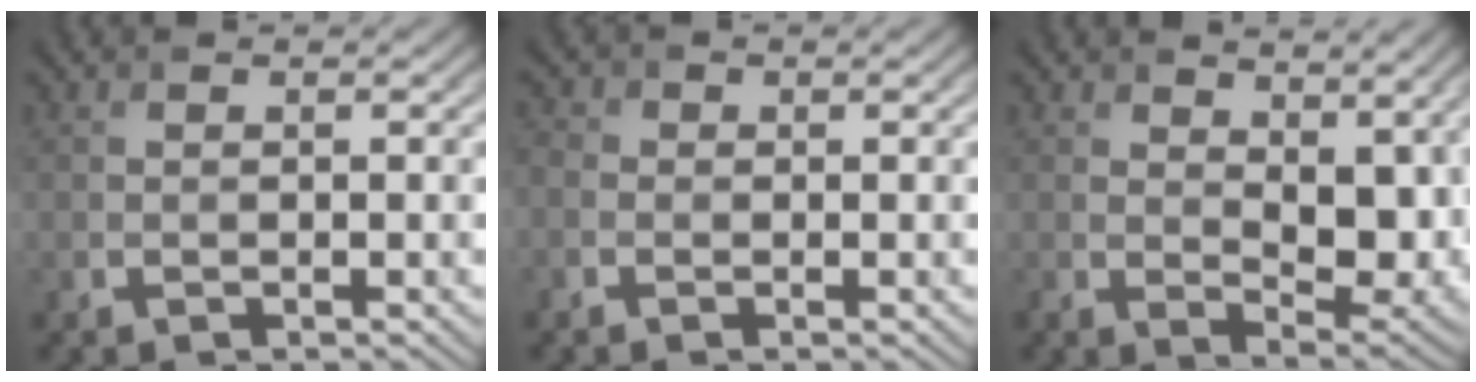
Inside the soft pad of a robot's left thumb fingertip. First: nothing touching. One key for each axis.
{"total": 1.9, "fx": -0.4, "fy": 1.6, "fz": 1.0, "tx": -0.027, "ty": 0.002, "tz": -0.018}
{"total": 10.3, "fx": 3.4, "fy": 5.1, "fz": 8.3, "tx": -0.137, "ty": -0.015, "tz": 0.074}